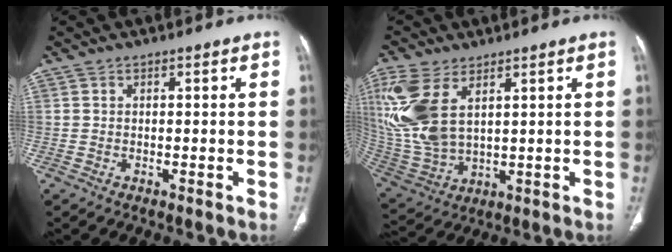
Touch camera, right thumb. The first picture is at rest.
{"total": 16.0, "force": [5.9, 8.6, 12.1], "torque": [-0.286, -0.016, 0.135]}